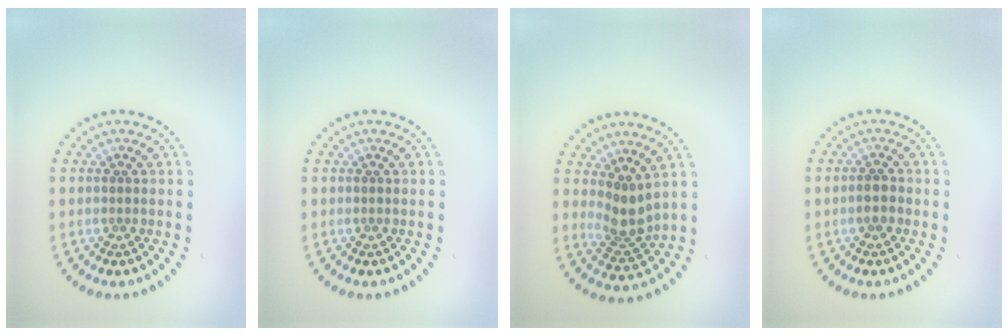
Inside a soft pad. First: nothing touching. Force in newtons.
{"total": 0.0}
{"total": 2.7, "press": 2.1, "slide": 1.8}
{"total": 1.5, "press": 1.4, "slide": 0.6}